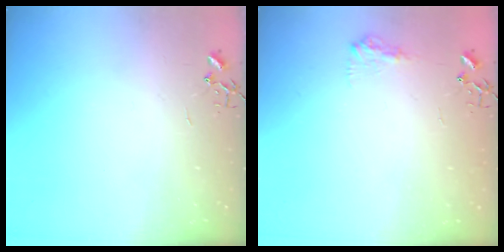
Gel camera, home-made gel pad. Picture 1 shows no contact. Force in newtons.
{"total": 7.9, "press": 7.9, "slide": 0.3}